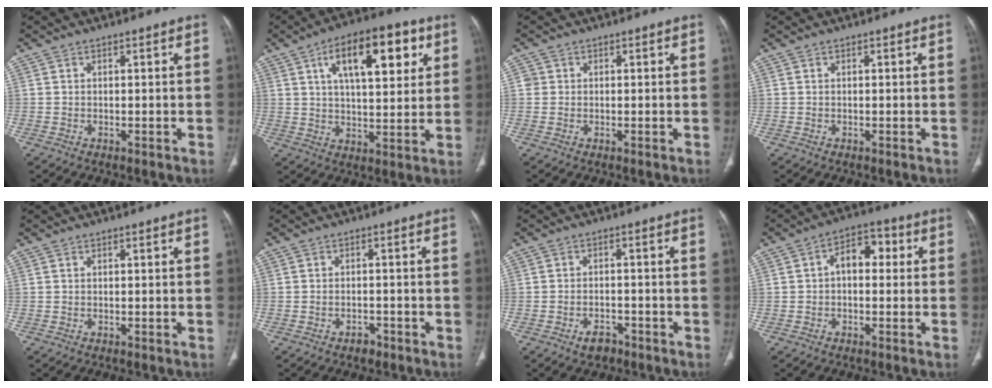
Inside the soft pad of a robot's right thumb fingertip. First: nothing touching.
{"total": 16.9, "force": [6.8, 7.3, 13.7], "torque": [-0.173, -0.005, 0.104]}
{"total": 1.4, "force": [0.2, 1.4, 0.2], "torque": [0.006, 0.003, 0.002]}
{"total": 0.0}
{"total": 0.0}
{"total": 2.0, "force": [-1.5, 1.1, 0.7], "torque": [-0.012, 0.008, -0.018]}
{"total": 3.4, "force": [-2.4, 1.9, 1.5], "torque": [-0.023, 0.016, -0.033]}
{"total": 6.7, "force": [0.6, 4.3, 5.1], "torque": [-0.054, 0.027, -0.002]}